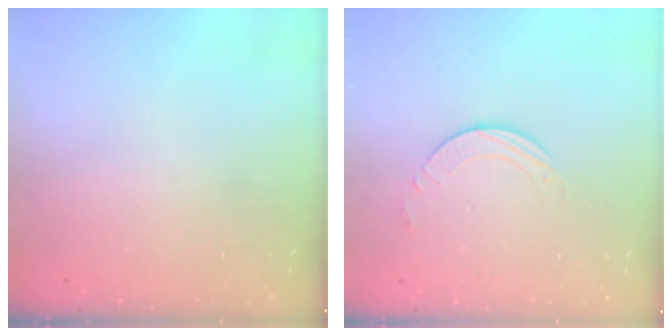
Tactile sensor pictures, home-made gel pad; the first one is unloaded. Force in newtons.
{"total": 2.8, "press": 2.8, "slide": 0.2}